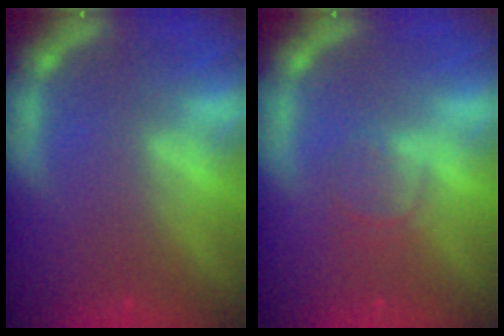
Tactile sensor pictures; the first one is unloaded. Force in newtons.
{"total": 1.9}